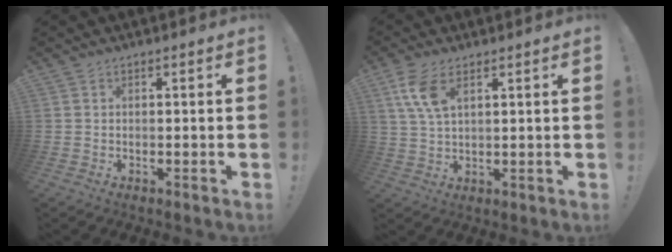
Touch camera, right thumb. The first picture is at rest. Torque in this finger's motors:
{"motor_torque": [0.31, 1.88, 0.74, 0.51, 0.05]}